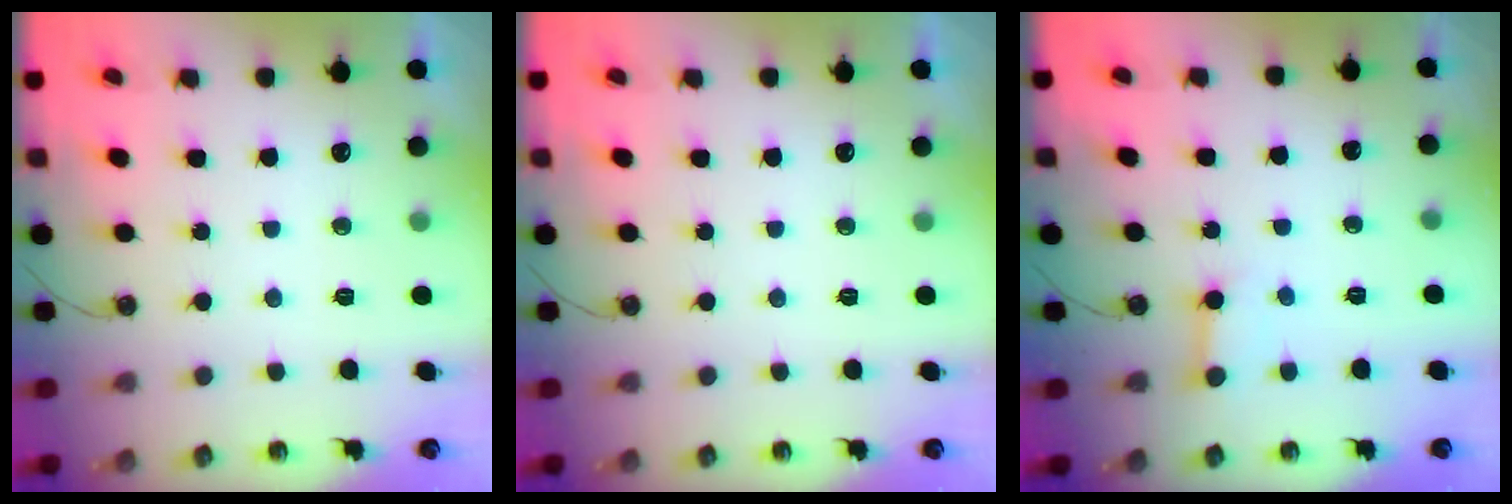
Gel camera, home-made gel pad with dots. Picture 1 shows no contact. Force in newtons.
{"total": 0.0}
{"total": 3.9, "press": 3.9, "slide": 0.4}